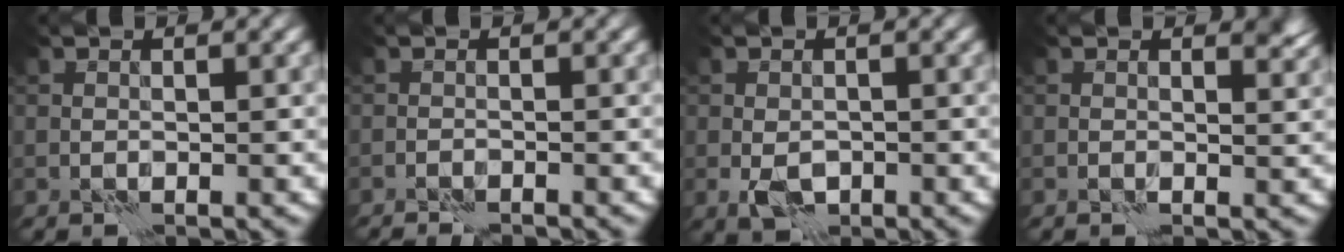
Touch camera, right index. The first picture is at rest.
{"total": 2.3, "force": [-2.1, 0.4, 0.8], "torque": [-0.012, 0.006, -0.033]}
{"total": 2.5, "force": [-0.8, 1.6, 1.8], "torque": [-0.034, -0.005, -0.014]}
{"total": 1.6, "force": [1.1, 0.5, 1.0], "torque": [-0.007, -0.005, 0.018]}